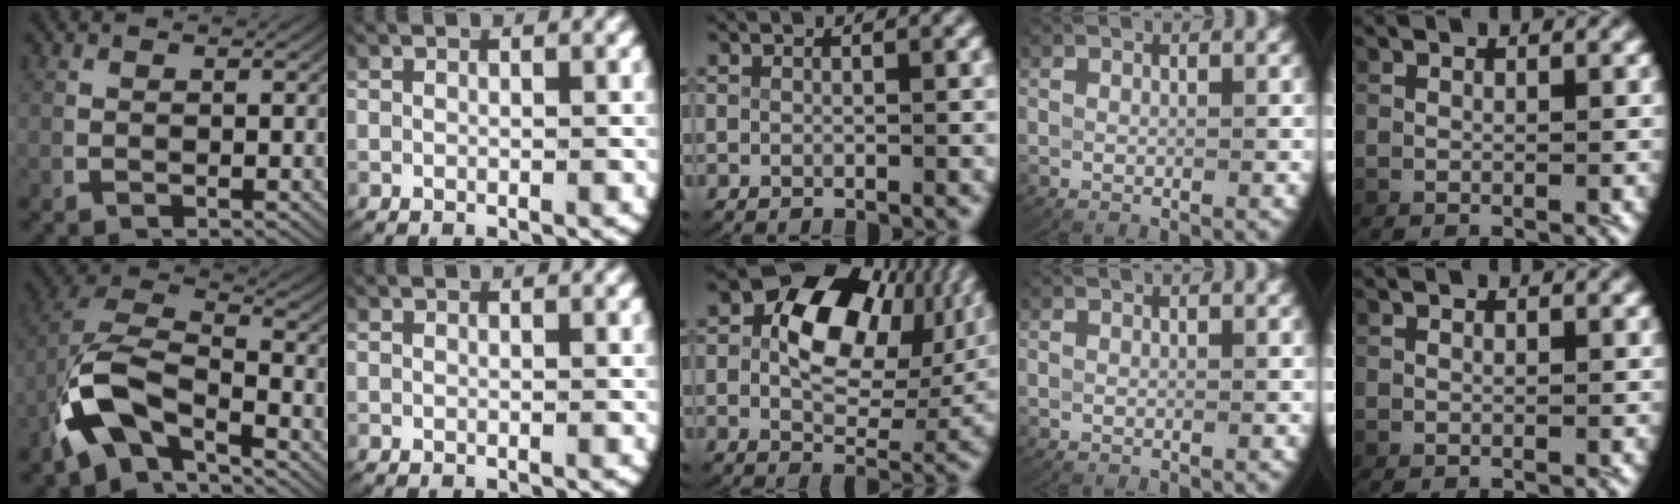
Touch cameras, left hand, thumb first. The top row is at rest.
{"thumb": {"total": 11.8, "force": [-1.9, 8.1, 8.2], "torque": [-0.189, -0.044, -0.025]}, "middle": {"total": 12.1, "force": [3.0, 7.4, 9.1], "torque": [-0.126, 0.020, 0.034]}}